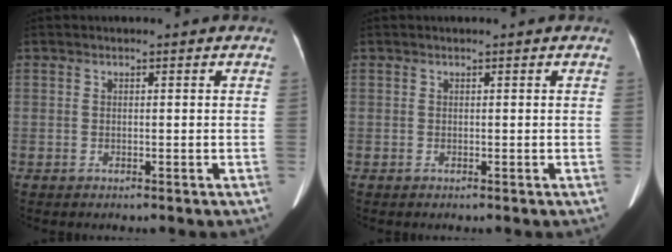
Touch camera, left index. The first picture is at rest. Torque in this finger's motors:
{"motor_torque": [0.00, 0.02, 0.00, 0.00]}